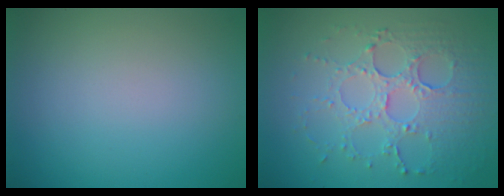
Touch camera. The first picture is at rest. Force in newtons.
{"total": 5.4, "press": 3.8, "slide": 3.9}